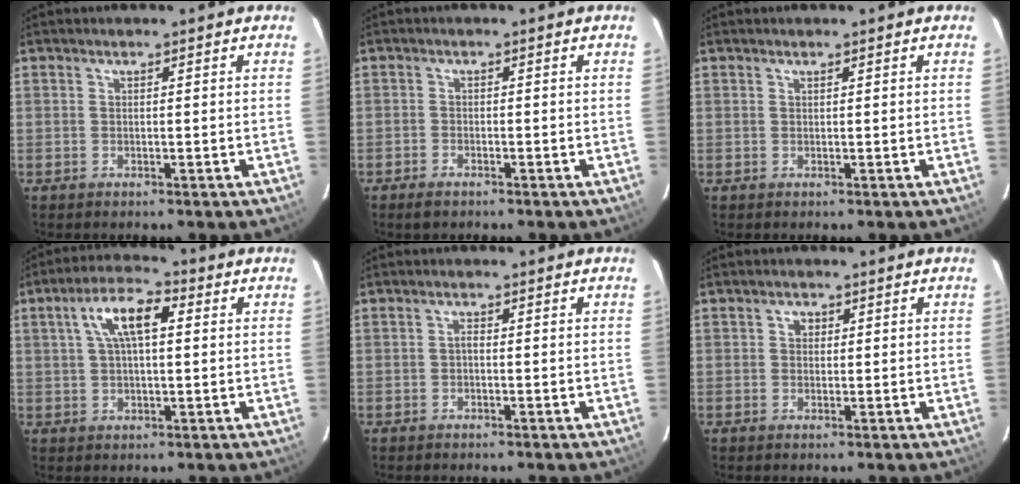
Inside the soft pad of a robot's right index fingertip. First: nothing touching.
{"total": 1.9, "force": [-1.5, 0.8, 0.7], "torque": [-0.024, 0.000, -0.029]}
{"total": 0.0}
{"total": 8.7, "force": [2.4, 3.4, 7.6], "torque": [-0.141, 0.022, 0.043]}
{"total": 0.7, "force": [-0.2, 0.4, 0.6], "torque": [-0.011, 0.005, -0.005]}
{"total": 1.8, "force": [0.5, 1.6, 0.7], "torque": [-0.009, 0.008, 0.008]}